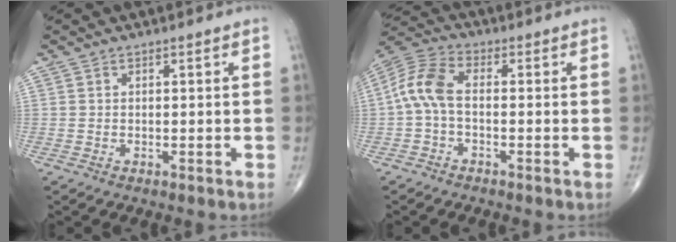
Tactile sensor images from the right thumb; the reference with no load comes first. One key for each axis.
{"total": 7.8, "fx": -0.8, "fy": 4.1, "fz": 6.5, "tx": -0.142, "ty": 0.025, "tz": -0.029}